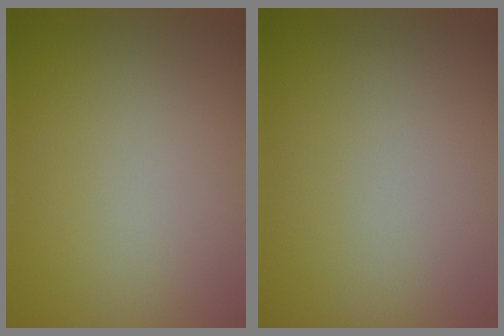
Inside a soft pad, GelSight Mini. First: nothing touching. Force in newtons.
{"total": 0.0}